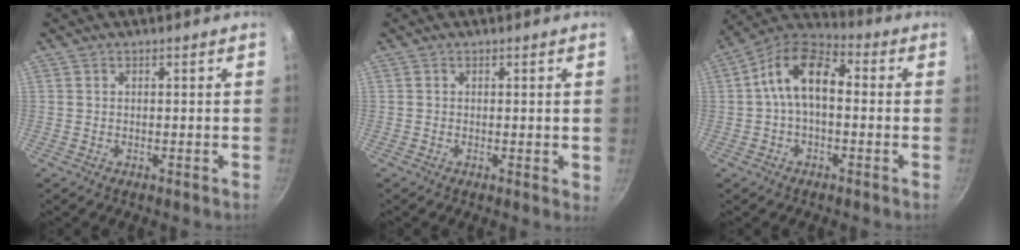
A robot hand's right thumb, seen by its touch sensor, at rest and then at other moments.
{"total": 1.3, "force": [0.1, 0.5, 1.2], "torque": [-0.015, -0.003, -0.001]}
{"total": 11.6, "force": [0.7, 6.8, 9.4], "torque": [-0.147, 0.039, -0.007]}